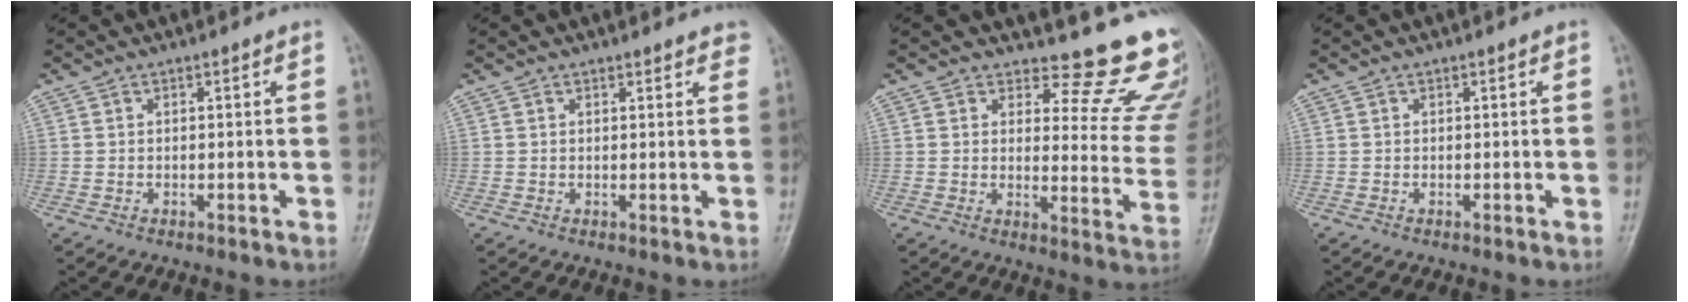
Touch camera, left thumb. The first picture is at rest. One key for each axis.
{"total": 2.6, "fx": 2.0, "fy": 0.9, "fz": 1.3, "tx": 0.003, "ty": -0.002, "tz": 0.018}
{"total": 13.5, "fx": 12.9, "fy": 3.2, "fz": 2.5, "tx": 0.011, "ty": -0.152, "tz": 0.130}
{"total": 0.0}